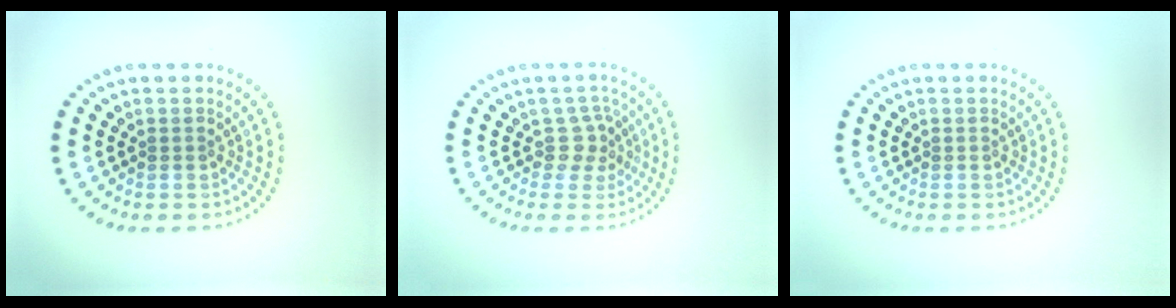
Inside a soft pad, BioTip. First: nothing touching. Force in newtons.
{"total": 2.2, "press": 1.6, "slide": 1.5}
{"total": 0.0}